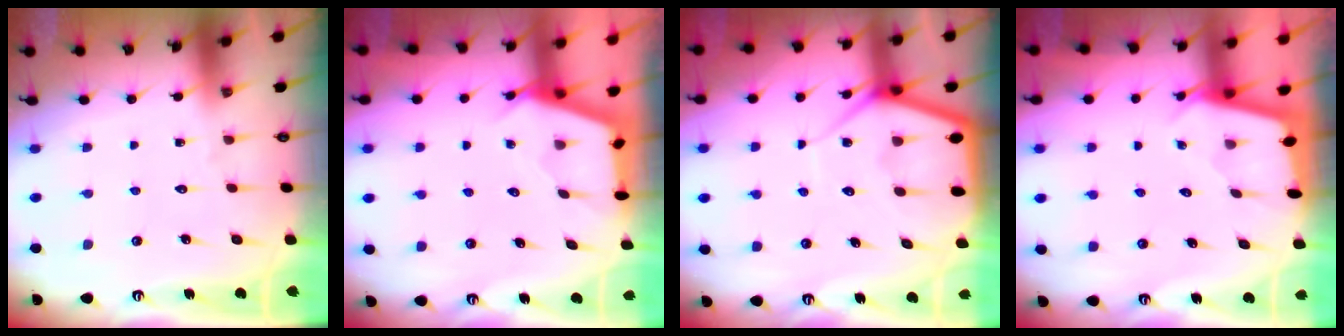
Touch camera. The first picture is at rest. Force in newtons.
{"total": 3.0, "press": 3.0, "slide": 0.4}
{"total": 7.2, "press": 7.2, "slide": 0.6}
{"total": 2.0, "press": 2.0, "slide": 0.2}